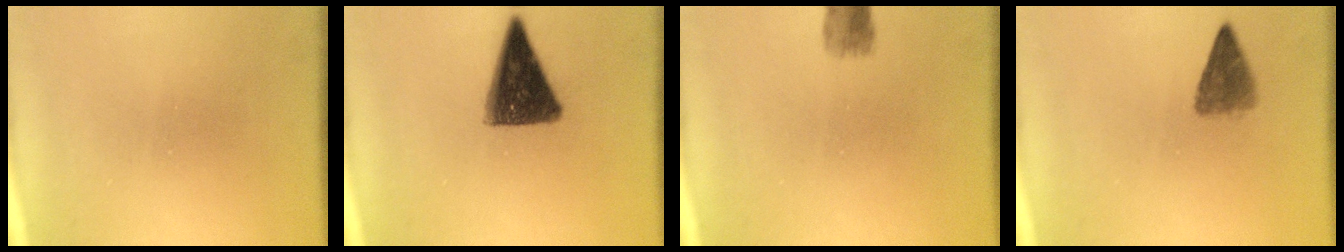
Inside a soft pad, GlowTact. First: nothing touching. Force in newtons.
{"total": 12.5}
{"total": 1.3}
{"total": 2.7}